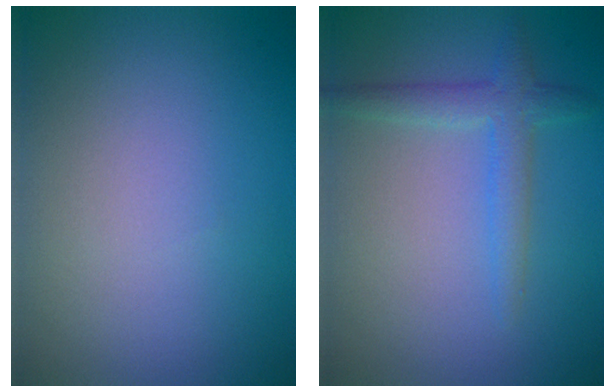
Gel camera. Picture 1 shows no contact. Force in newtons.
{"total": 2.4, "press": 2.4, "slide": 0.1}